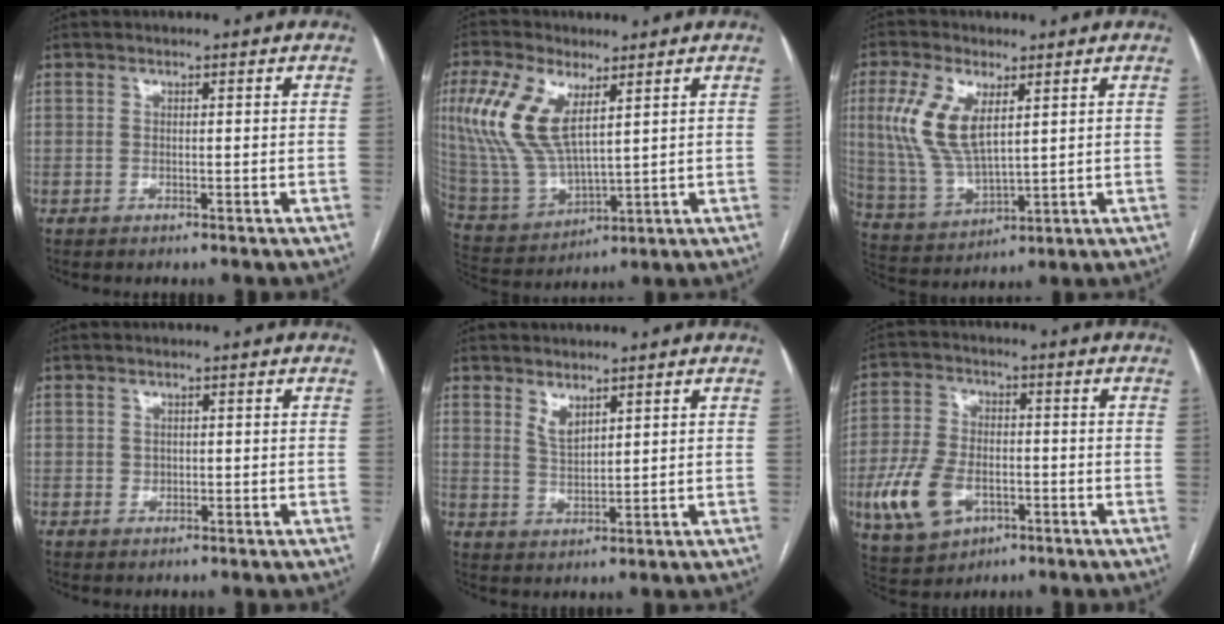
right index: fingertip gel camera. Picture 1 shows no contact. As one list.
[{"total": 13.2, "force": [4.9, 5.5, 11.0], "torque": [-0.260, 0.006, 0.108]}, {"total": 10.8, "force": [3.4, 4.5, 9.2], "torque": [-0.214, 0.003, 0.075]}, {"total": 1.2, "force": [0.1, 1.1, 0.5], "torque": [-0.006, 0.001, 0.004]}, {"total": 3.0, "force": [2.2, 1.1, 1.8], "torque": [-0.037, -0.008, 0.051]}, {"total": 11.3, "force": [-4.0, 7.1, 7.9], "torque": [-0.182, 0.004, -0.064]}]